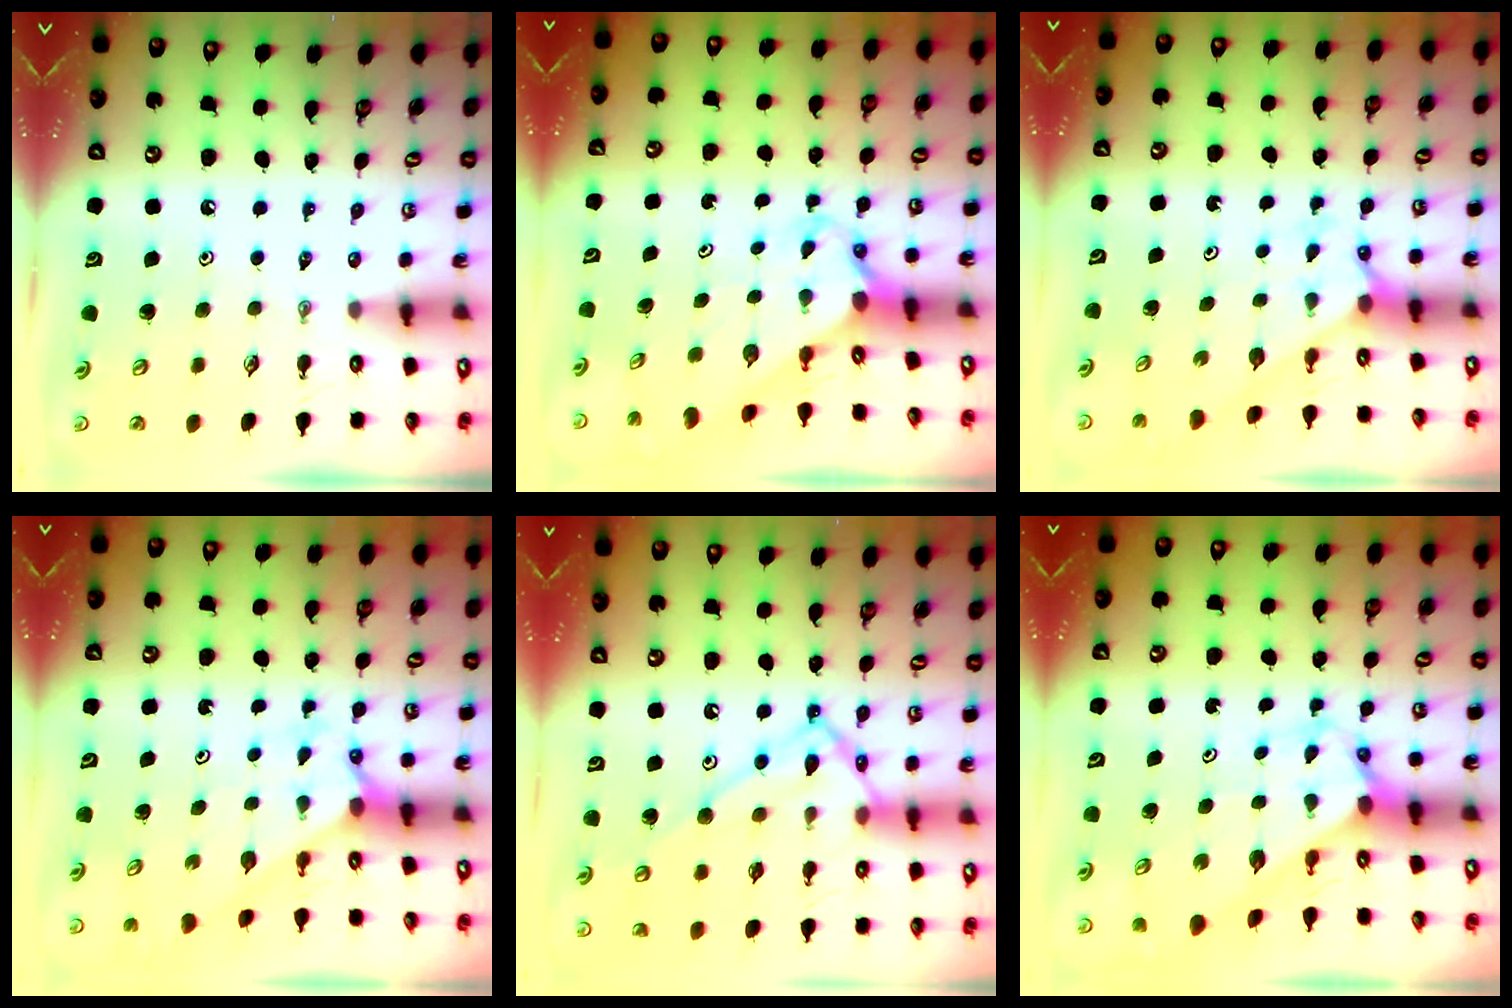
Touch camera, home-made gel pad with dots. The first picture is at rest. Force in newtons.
{"total": 2.3, "press": 2.3, "slide": 0.2}
{"total": 2.3, "press": 2.3, "slide": 0.2}
{"total": 1.9, "press": 1.9, "slide": 0.1}
{"total": 15.1, "press": 15.0, "slide": 1.4}
{"total": 2.5, "press": 2.5, "slide": 0.2}